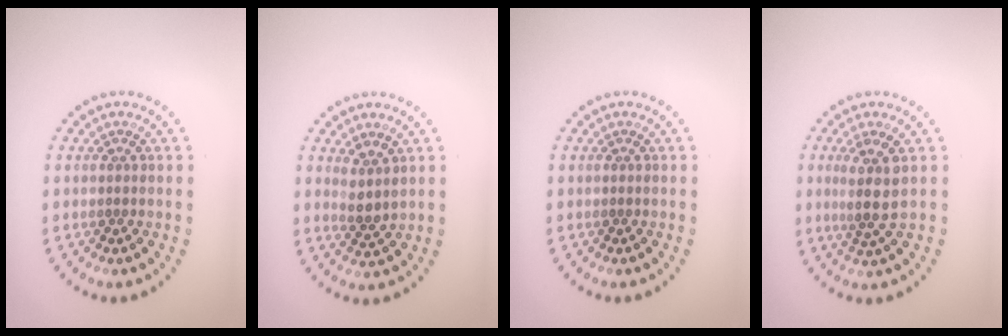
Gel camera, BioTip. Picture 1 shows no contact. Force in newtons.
{"total": 2.1, "press": 1.7, "slide": 1.2}
{"total": 0.0}
{"total": 3.0, "press": 2.4, "slide": 1.8}